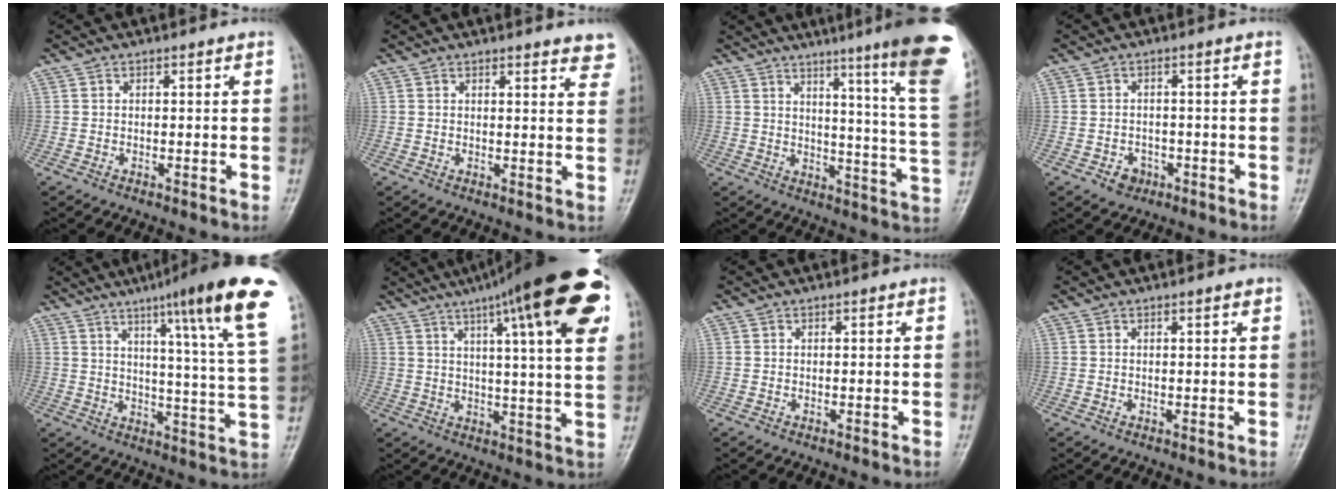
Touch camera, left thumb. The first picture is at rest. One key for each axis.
{"total": 5.5, "fx": 4.7, "fy": 1.3, "fz": 2.5, "tx": -0.006, "ty": -0.020, "tz": 0.040}
{"total": 21.6, "fx": 13.8, "fy": 0.4, "fz": 16.7, "tx": -0.201, "ty": -0.093, "tz": 0.168}
{"total": 2.9, "fx": -1.5, "fy": 2.4, "fz": 0.9, "tx": 0.001, "ty": 0.013, "tz": -0.019}
{"total": 21.0, "fx": 12.1, "fy": 1.3, "fz": 17.1, "tx": -0.218, "ty": -0.048, "tz": 0.156}
{"total": 23.1, "fx": 11.2, "fy": 4.2, "fz": 19.7, "tx": -0.275, "ty": -0.009, "tz": 0.151}
{"total": 0.0}
{"total": 1.0, "fx": 0.6, "fy": 0.1, "fz": 0.8, "tx": -0.010, "ty": -0.002, "tz": 0.007}